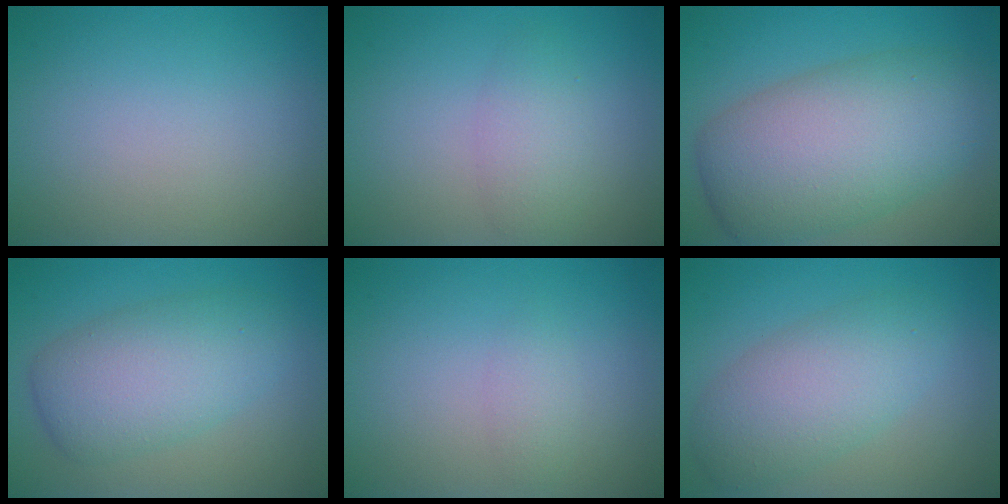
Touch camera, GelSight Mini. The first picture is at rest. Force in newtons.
{"total": 2.4, "press": 2.4, "slide": 0.0}
{"total": 10.2, "press": 10.1, "slide": 0.5}
{"total": 6.1, "press": 6.1, "slide": 0.2}
{"total": 1.2, "press": 1.2, "slide": 0.0}
{"total": 5.4, "press": 5.4, "slide": 0.1}